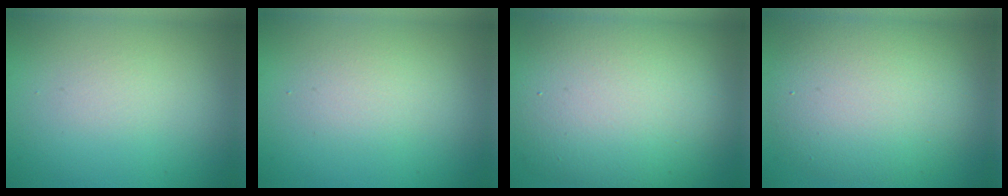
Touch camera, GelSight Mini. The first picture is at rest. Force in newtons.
{"total": 1.7, "press": 1.7, "slide": 0.0}
{"total": 12.9, "press": 12.9, "slide": 1.0}
{"total": 8.6, "press": 8.6, "slide": 0.5}